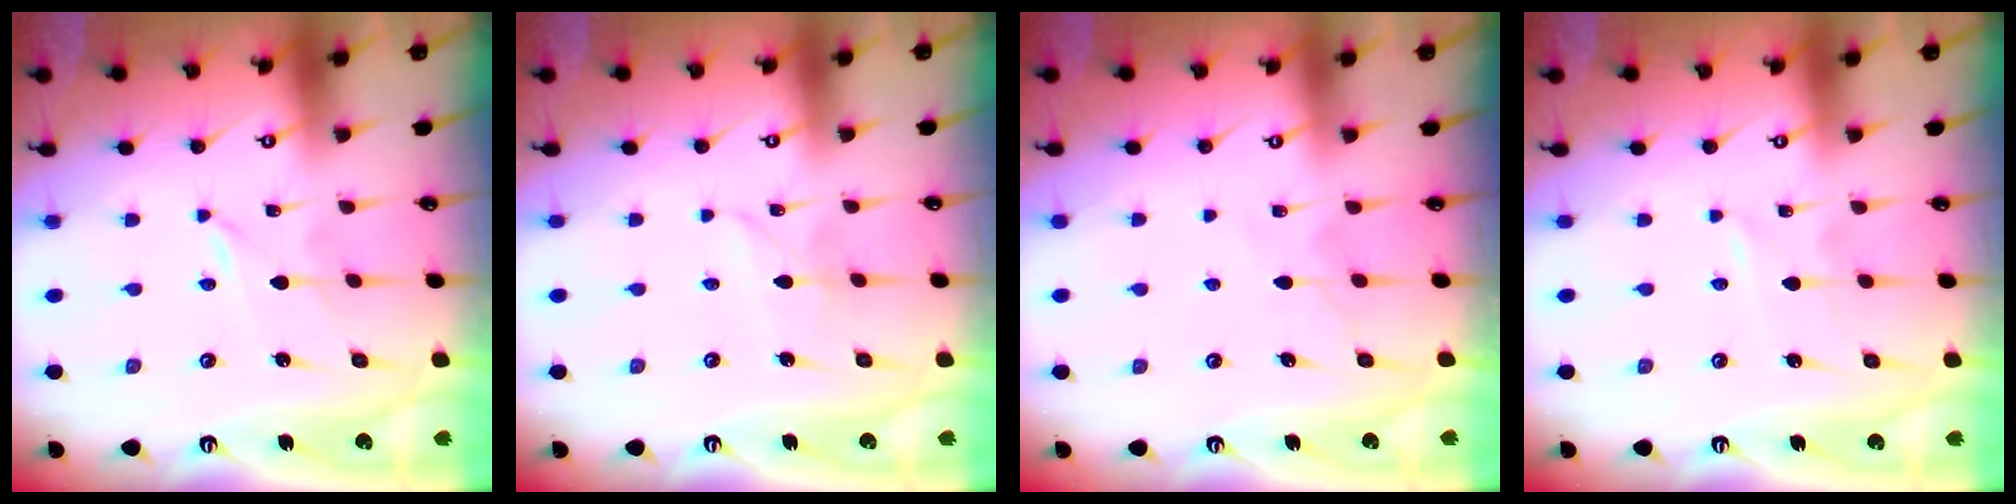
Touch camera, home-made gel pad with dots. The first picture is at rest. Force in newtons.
{"total": 2.4, "press": 2.4, "slide": 0.2}
{"total": 5.8, "press": 5.7, "slide": 0.7}
{"total": 0.8, "press": 0.8, "slide": 0.1}